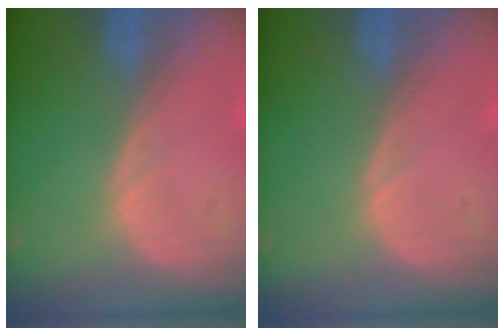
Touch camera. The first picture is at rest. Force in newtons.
{"total": 0.0}